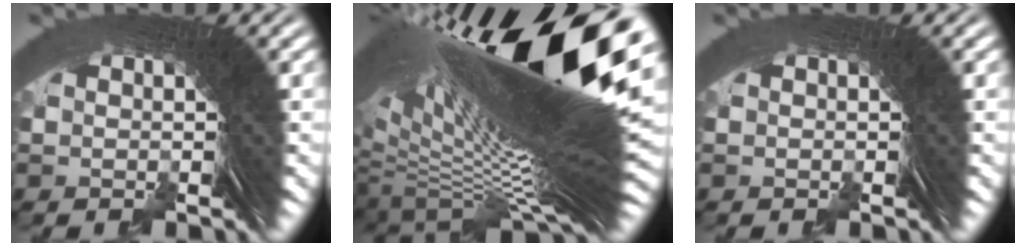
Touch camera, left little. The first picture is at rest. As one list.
[{"total": 32.3, "force": [4.0, 13.0, 29.3], "torque": [-0.465, 0.020, 0.066]}, {"total": 0.0}]